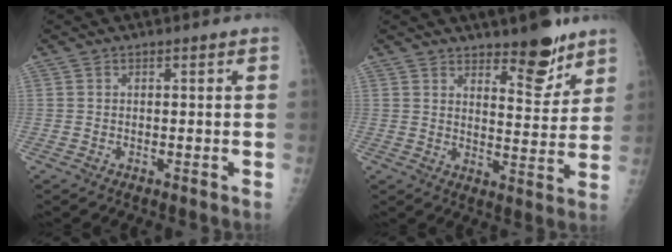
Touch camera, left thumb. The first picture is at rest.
{"total": 9.1, "force": [6.8, 3.2, 5.1], "torque": [-0.047, -0.055, 0.106]}